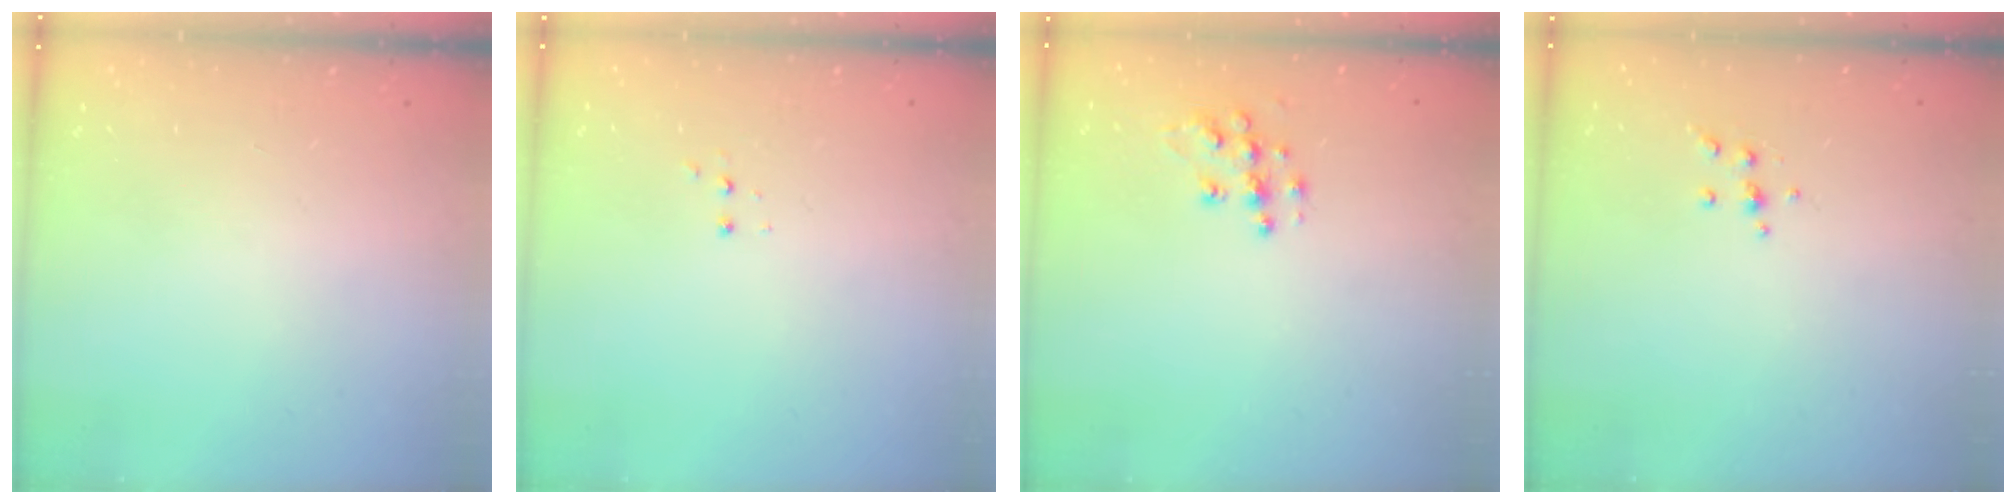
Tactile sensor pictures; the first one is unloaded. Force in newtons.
{"total": 2.8, "press": 2.8, "slide": 0.5}
{"total": 9.9, "press": 9.9, "slide": 0.7}
{"total": 4.0, "press": 3.8, "slide": 1.0}